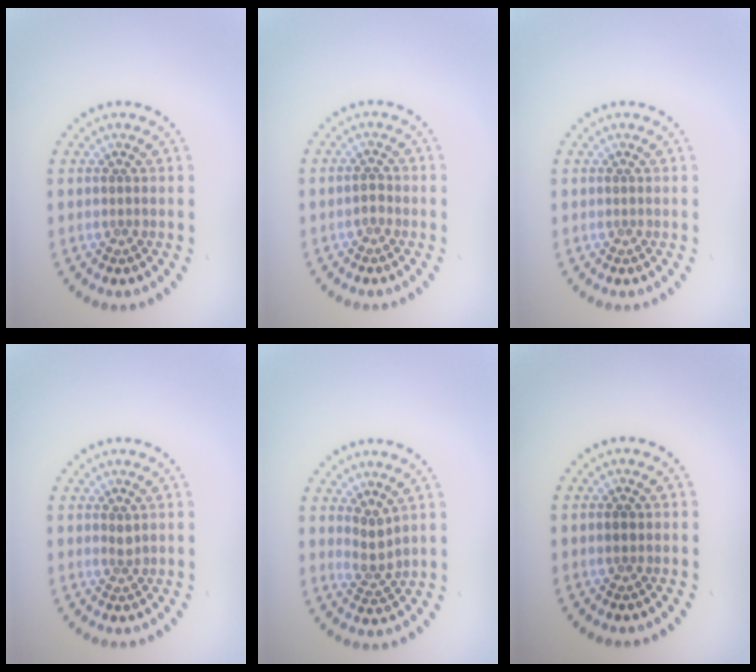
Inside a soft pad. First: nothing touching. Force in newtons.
{"total": 0.9, "press": 0.9, "slide": 0.2}
{"total": 0.0}
{"total": 0.9, "press": 0.6, "slide": 0.6}
{"total": 2.1, "press": 1.5, "slide": 1.4}
{"total": 0.8, "press": 0.8, "slide": 0.1}